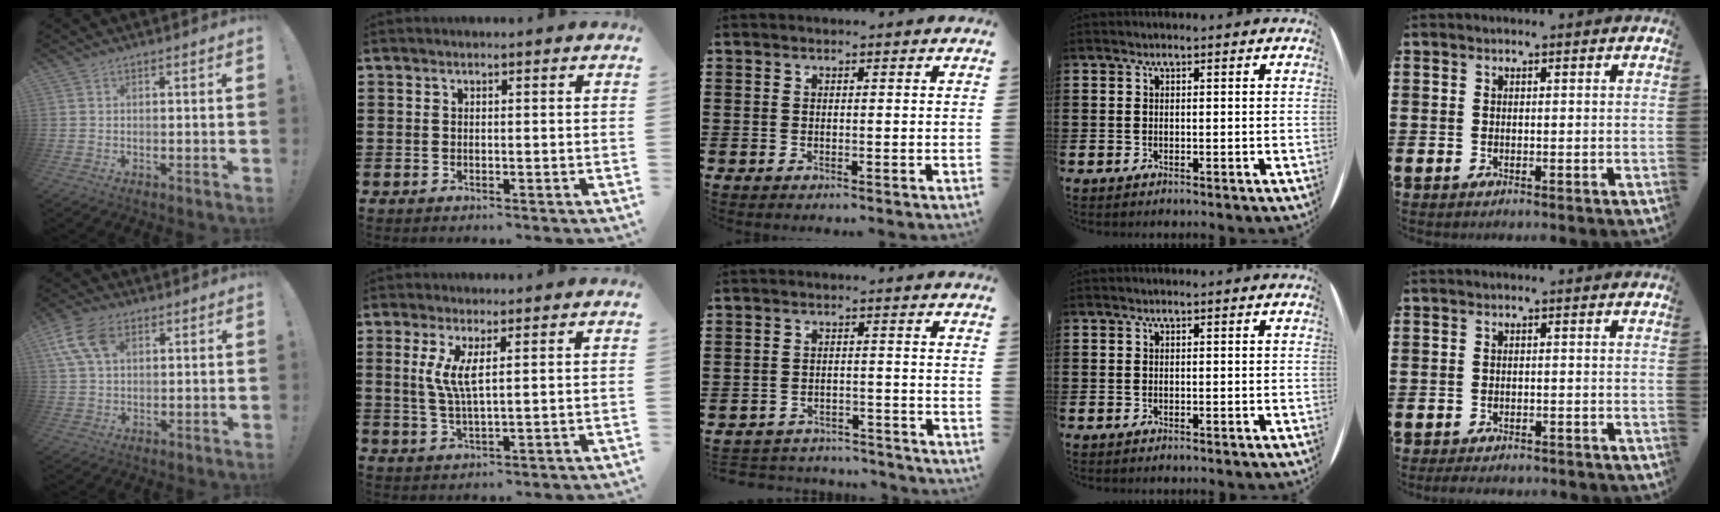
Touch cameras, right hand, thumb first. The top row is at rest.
{"thumb": {"total": 11.1, "force": [4.3, 6.9, 7.5], "torque": [-0.152, -0.003, 0.083]}, "index": {"total": 4.8, "force": [1.4, 0.9, 4.5], "torque": [-0.101, -0.005, 0.021]}, "middle": {"total": 3.3, "force": [-3.2, 0.5, -0.1], "torque": [-0.004, 0.000, -0.070]}, "little": {"total": 1.3, "force": [-1.2, 0.2, 0.3], "torque": [-0.008, 0.000, -0.025]}}